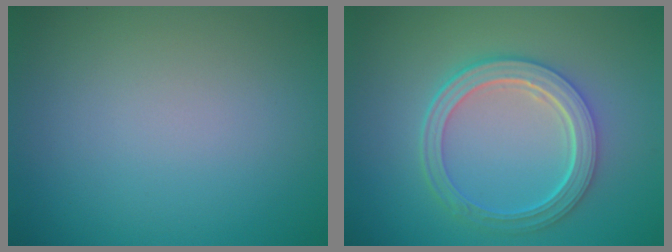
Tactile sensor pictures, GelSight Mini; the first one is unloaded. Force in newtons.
{"total": 5.3, "press": 3.9, "slide": 3.6}